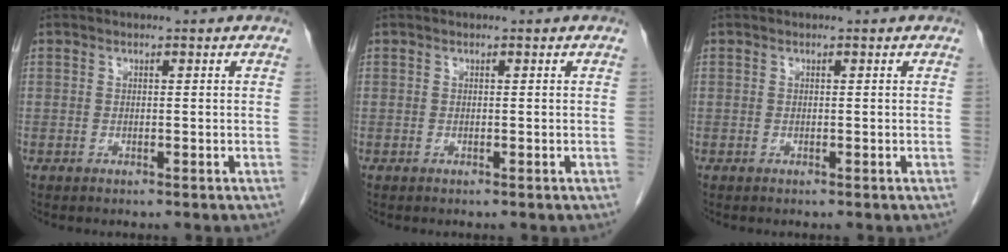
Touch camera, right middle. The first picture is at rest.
{"total": 0.0}
{"total": 0.0}